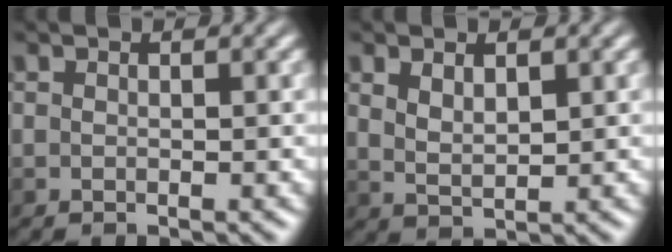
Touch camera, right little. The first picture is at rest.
{"total": 2.2, "force": [1.1, 1.1, 1.6], "torque": [-0.035, -0.004, 0.026]}